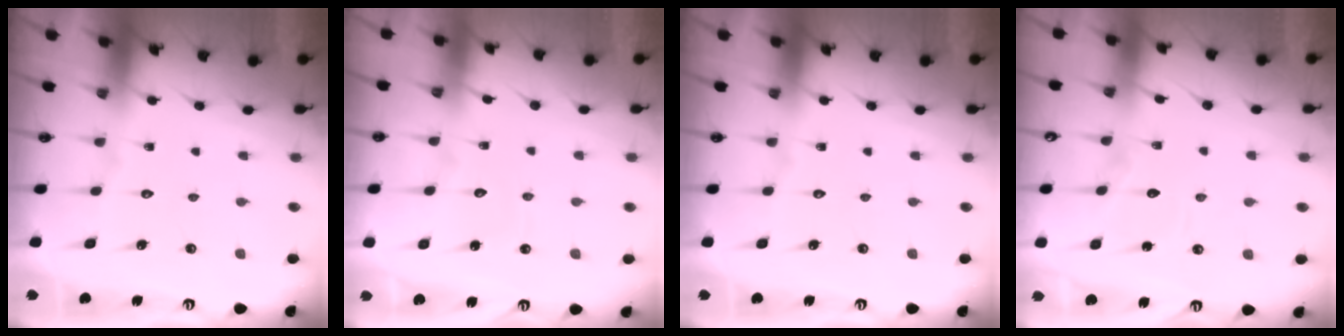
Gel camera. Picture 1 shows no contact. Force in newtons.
{"total": 3.8, "press": 3.8, "slide": 0.3}
{"total": 0.0}
{"total": 8.9, "press": 8.9, "slide": 0.5}